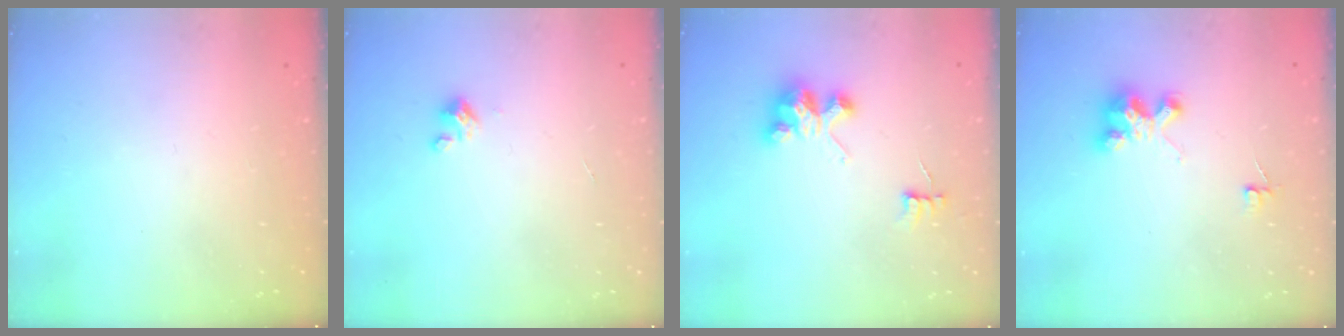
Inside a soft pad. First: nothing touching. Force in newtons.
{"total": 2.0, "press": 2.0, "slide": 0.2}
{"total": 3.6, "press": 3.6, "slide": 0.0}
{"total": 4.1, "press": 4.1, "slide": 0.2}